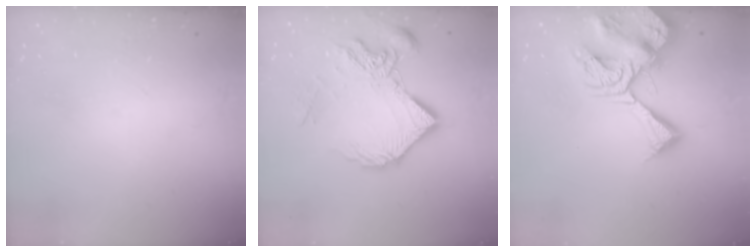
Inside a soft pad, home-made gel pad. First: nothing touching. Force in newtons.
{"total": 14.2, "press": 14.1, "slide": 1.5}
{"total": 12.4, "press": 12.3, "slide": 1.6}